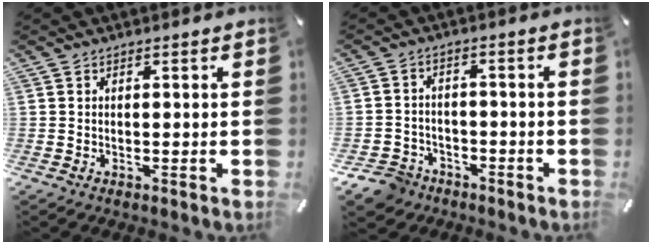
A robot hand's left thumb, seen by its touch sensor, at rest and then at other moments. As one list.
[{"total": 6.2, "force": [-4.4, 4.2, 1.3], "torque": [-0.032, 0.025, -0.085]}]